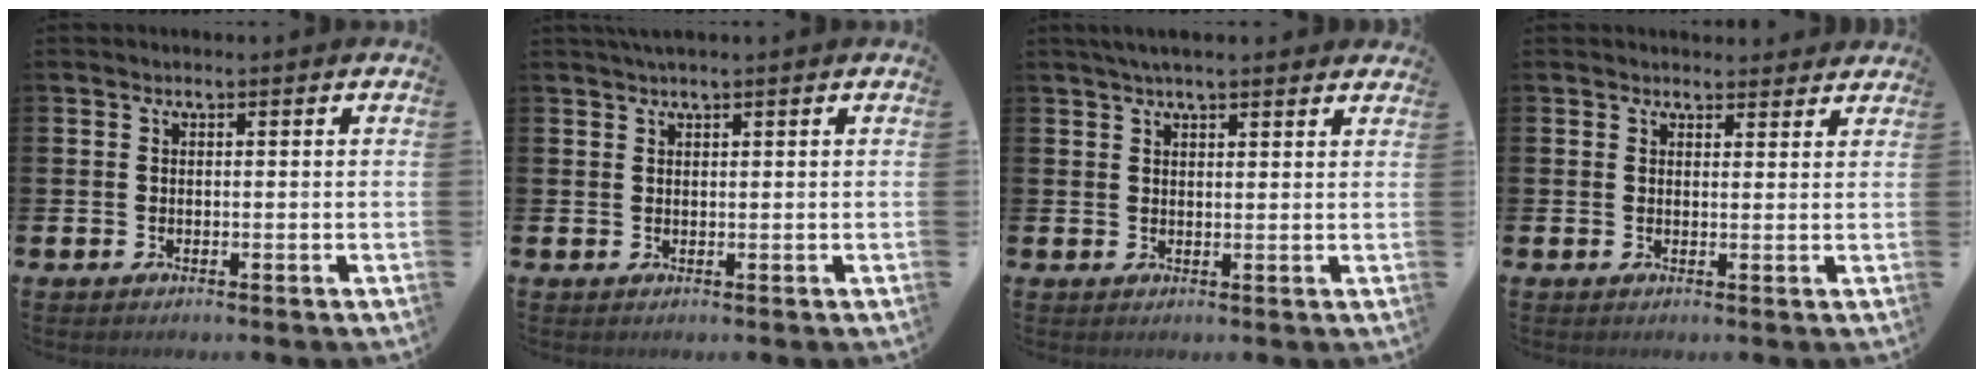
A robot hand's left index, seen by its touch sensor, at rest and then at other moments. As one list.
[{"total": 1.2, "force": [1.1, -0.1, 0.6], "torque": [-0.011, 0.001, 0.020]}, {"total": 3.1, "force": [2.8, 0.5, 1.3], "torque": [-0.031, -0.001, 0.051]}, {"total": 2.1, "force": [2.0, 0.5, 0.0], "torque": [0.005, -0.010, 0.035]}]